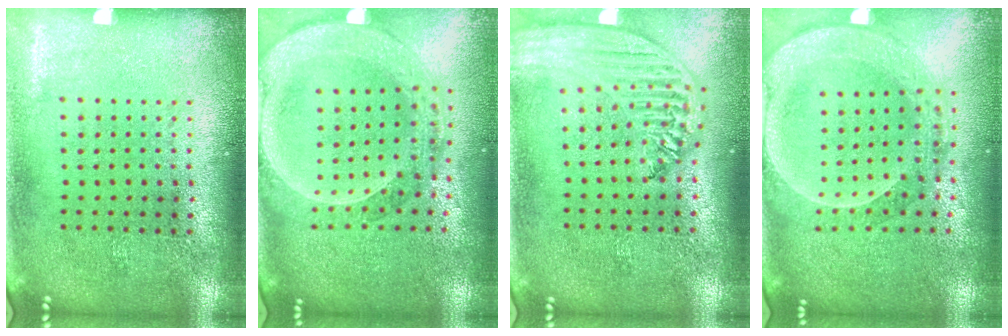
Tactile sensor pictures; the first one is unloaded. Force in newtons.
{"total": 2.6, "press": 2.3, "slide": 1.3}
{"total": 2.8, "press": 2.2, "slide": 1.6}
{"total": 2.2, "press": 2.1, "slide": 0.8}